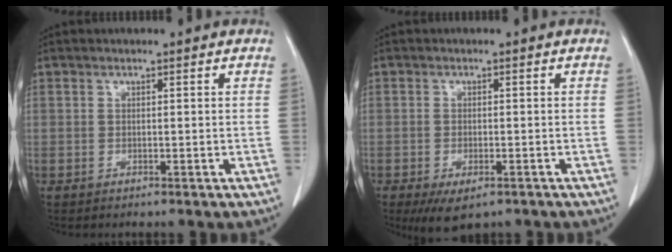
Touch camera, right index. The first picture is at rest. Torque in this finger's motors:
{"motor_torque": [0.60, -0.54, 0.26, 0.06]}